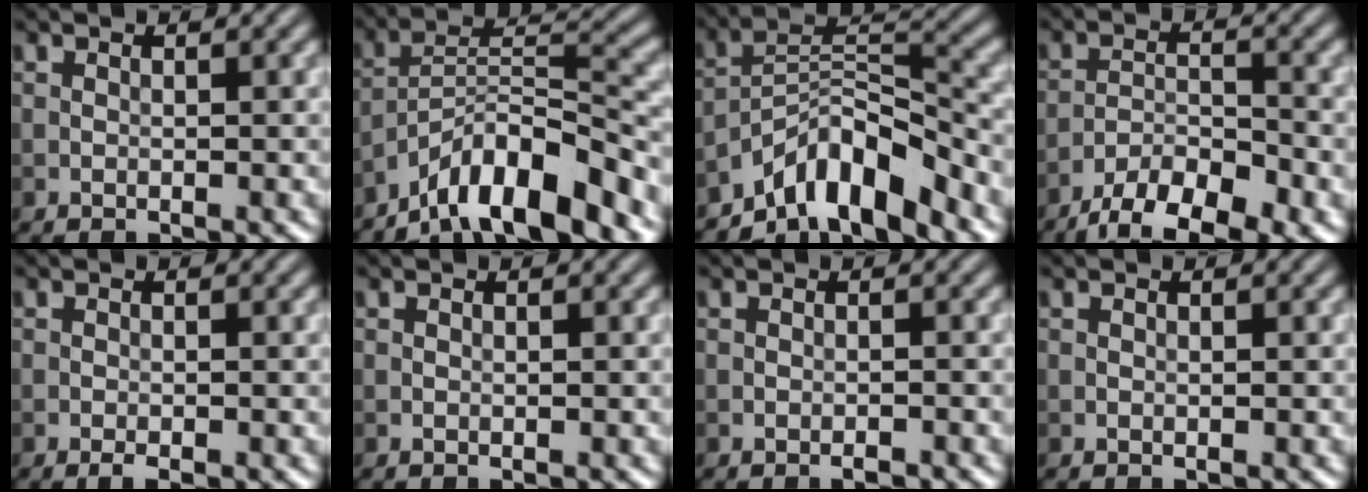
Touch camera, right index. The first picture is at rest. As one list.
[{"total": 9.6, "force": [-7.1, 2.1, 6.0], "torque": [-0.093, 0.011, -0.130]}, {"total": 8.0, "force": [-6.1, 2.2, 4.7], "torque": [-0.066, 0.007, -0.116]}, {"total": 6.8, "force": [-4.8, 2.2, 4.3], "torque": [-0.071, 0.000, -0.085]}, {"total": 1.1, "force": [-0.6, 0.3, 0.8], "torque": [-0.014, -0.001, -0.009]}, {"total": 0.0}, {"total": 0.6, "force": [-0.5, 0.1, 0.3], "torque": [-0.005, 0.002, -0.007]}, {"total": 0.0}]